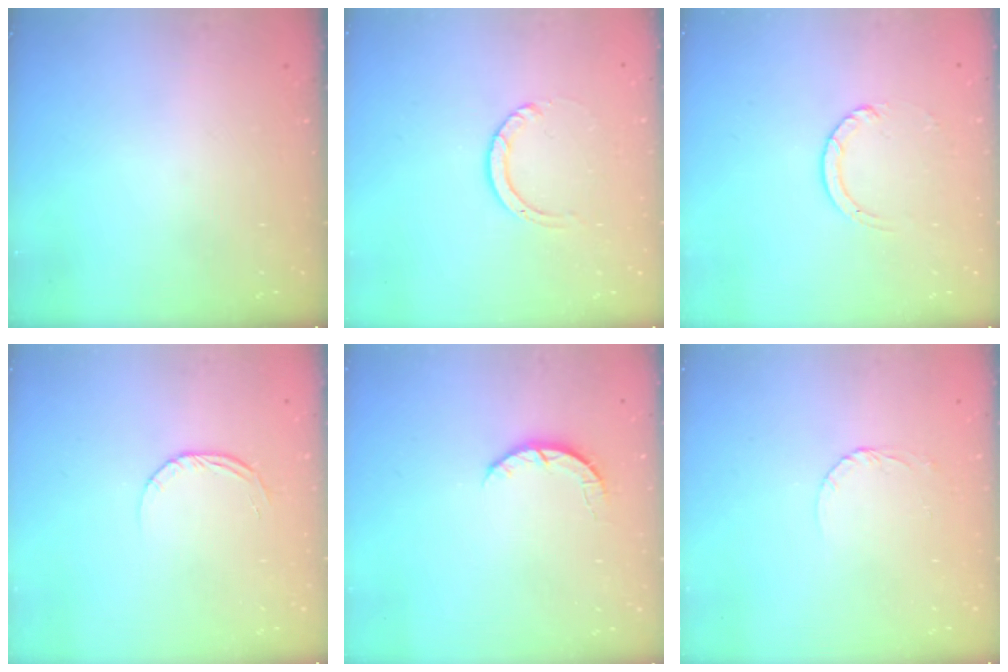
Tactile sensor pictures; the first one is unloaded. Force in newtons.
{"total": 3.5, "press": 3.5, "slide": 0.3}
{"total": 3.9, "press": 3.9, "slide": 0.4}
{"total": 3.5, "press": 3.5, "slide": 0.3}
{"total": 2.7, "press": 2.7, "slide": 0.4}
{"total": 2.6, "press": 2.6, "slide": 0.1}